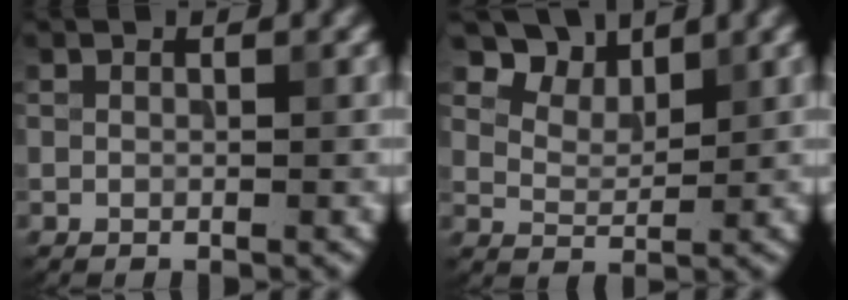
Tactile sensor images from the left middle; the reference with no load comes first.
{"total": 3.9, "force": [3.1, 1.8, 1.4], "torque": [-0.035, 0.000, 0.060]}